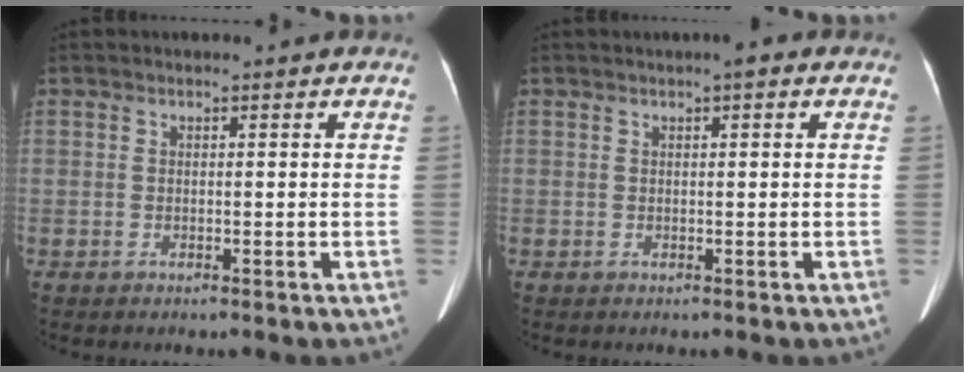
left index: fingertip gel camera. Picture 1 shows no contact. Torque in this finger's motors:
{"motor_torque": [0.05, 0.00, -0.22, -0.05]}